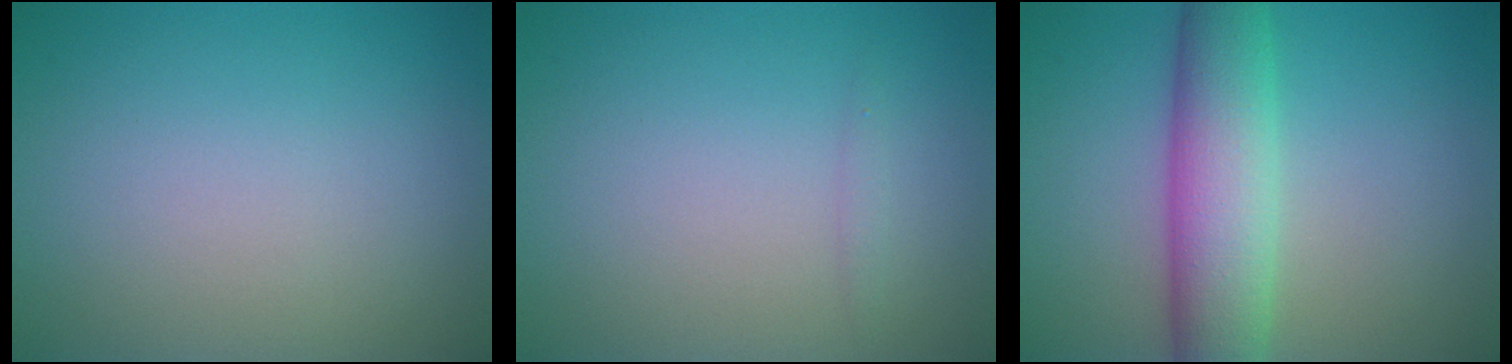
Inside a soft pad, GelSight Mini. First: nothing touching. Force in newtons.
{"total": 0.5, "press": 0.5, "slide": 0.0}
{"total": 7.0, "press": 7.0, "slide": 0.2}